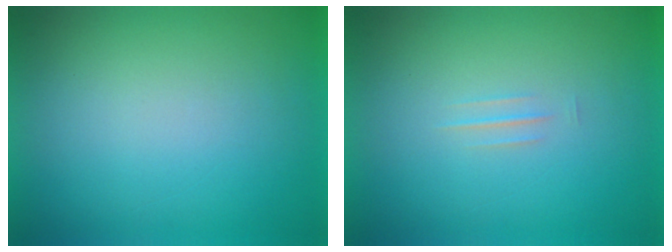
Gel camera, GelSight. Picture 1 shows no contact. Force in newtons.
{"total": 1.2}